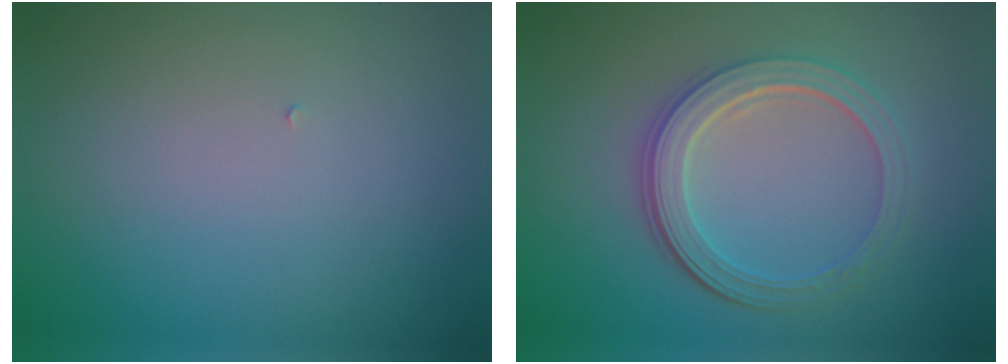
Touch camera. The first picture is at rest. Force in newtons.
{"total": 4.7, "press": 3.6, "slide": 3.1}